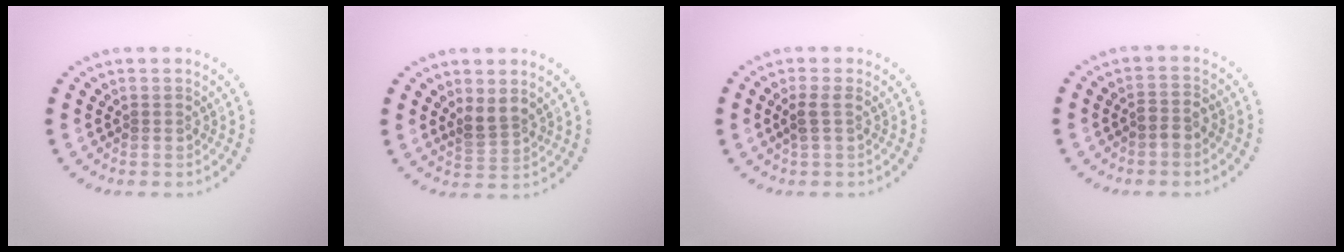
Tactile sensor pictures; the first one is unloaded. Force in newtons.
{"total": 1.9, "press": 1.5, "slide": 1.1}
{"total": 1.3, "press": 1.1, "slide": 0.6}
{"total": 1.4, "press": 1.1, "slide": 0.8}